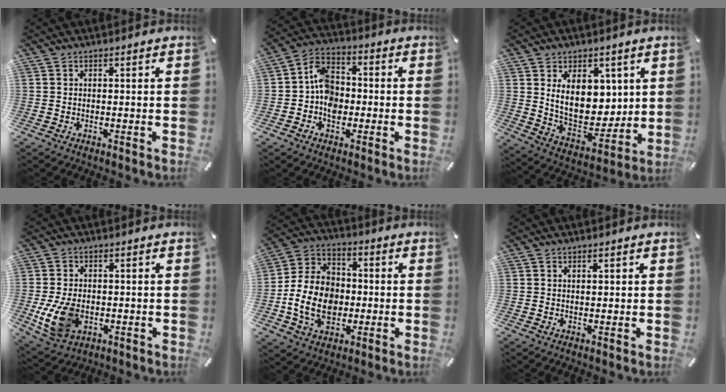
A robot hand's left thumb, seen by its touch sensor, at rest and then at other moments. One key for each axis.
{"total": 8.5, "fx": -1.5, "fy": 7.0, "fz": 4.6, "tx": -0.107, "ty": 0.024, "tz": -0.025}
{"total": 13.2, "fx": 4.5, "fy": 9.6, "fz": 7.9, "tx": -0.121, "ty": -0.035, "tz": 0.087}
{"total": 9.8, "fx": -1.9, "fy": 6.9, "fz": 6.7, "tx": -0.151, "ty": -0.003, "tz": -0.033}
{"total": 14.2, "fx": -2.9, "fy": 11.1, "fz": 8.4, "tx": -0.193, "ty": 0.016, "tz": -0.051}
{"total": 0.9, "fx": 0.4, "fy": 0.4, "fz": 0.8, "tx": -0.016, "ty": 0.002, "tz": 0.006}